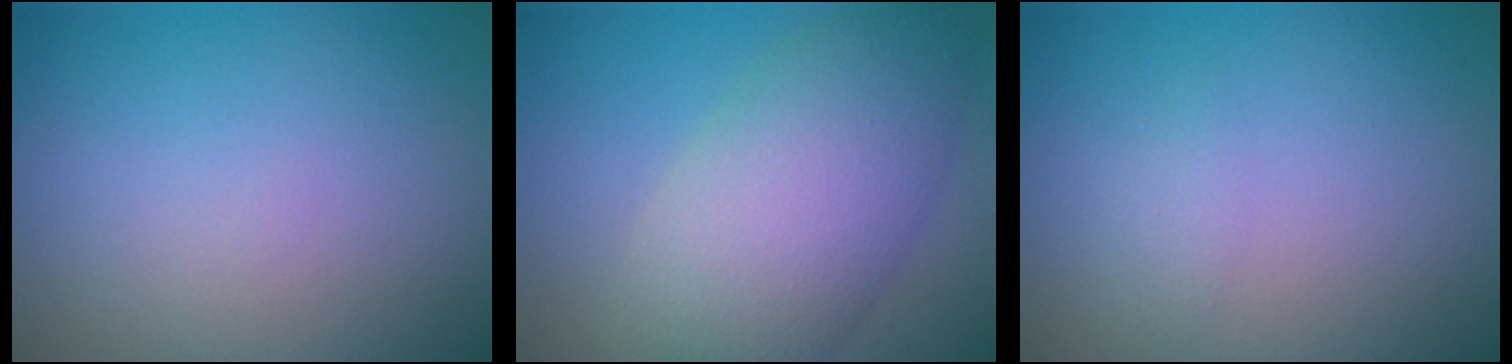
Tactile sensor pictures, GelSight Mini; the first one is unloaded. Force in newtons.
{"total": 8.1, "press": 8.1, "slide": 0.4}
{"total": 0.9, "press": 0.9, "slide": 0.1}